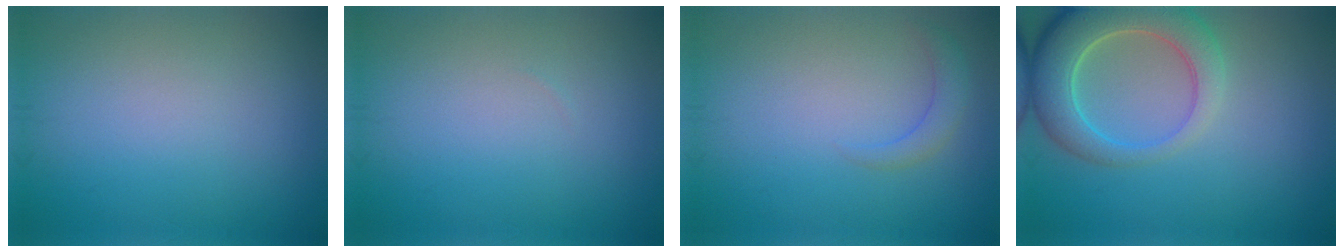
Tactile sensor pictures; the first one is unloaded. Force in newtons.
{"total": 0.0}
{"total": 1.6, "press": 1.6, "slide": 0.2}
{"total": 6.8, "press": 6.7, "slide": 0.9}